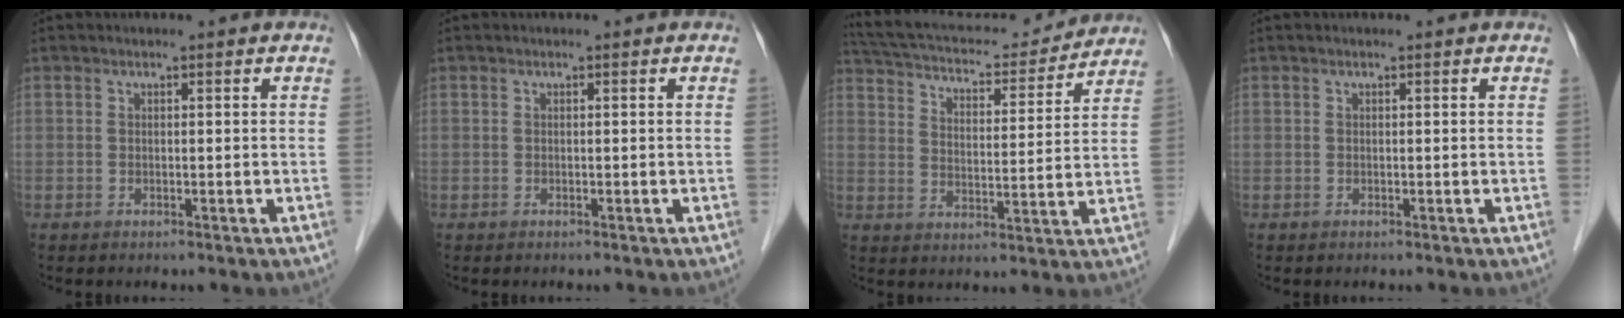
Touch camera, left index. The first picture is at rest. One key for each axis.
{"total": 0.0}
{"total": 17.7, "fx": 16.3, "fy": 4.2, "fz": 5.6, "tx": -0.102, "ty": 0.020, "tz": 0.239}
{"total": 0.0}